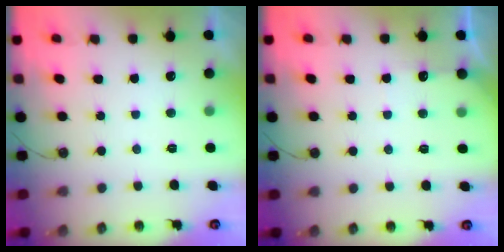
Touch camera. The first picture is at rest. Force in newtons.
{"total": 2.8, "press": 2.8, "slide": 0.4}